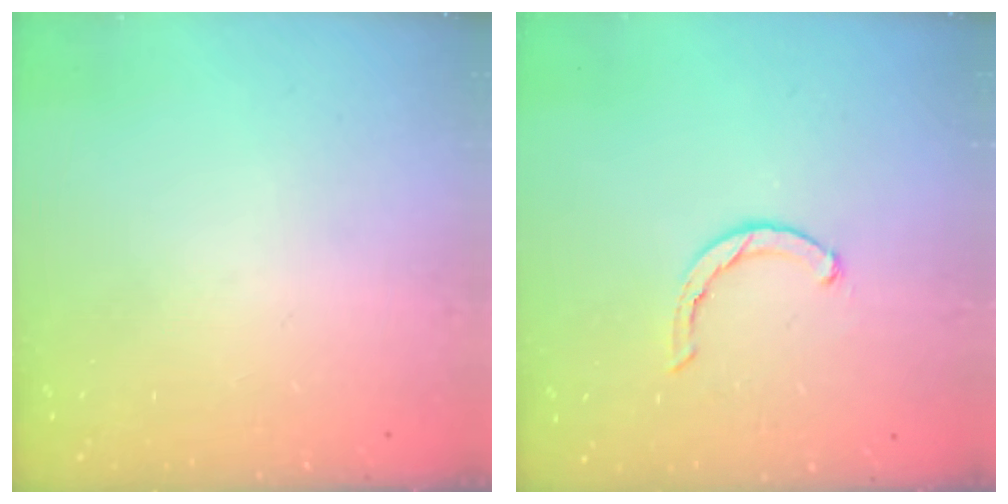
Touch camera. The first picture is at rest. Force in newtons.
{"total": 2.3, "press": 2.2, "slide": 0.5}